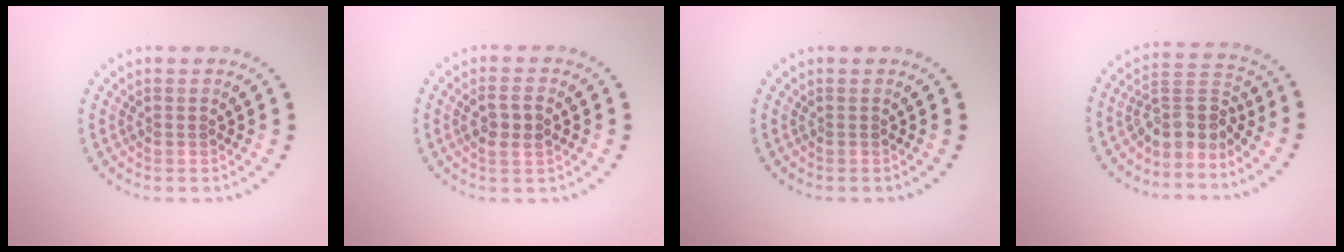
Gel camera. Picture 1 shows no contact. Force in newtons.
{"total": 2.4, "press": 2.3, "slide": 0.5}
{"total": 0.0}
{"total": 3.3, "press": 2.5, "slide": 2.1}